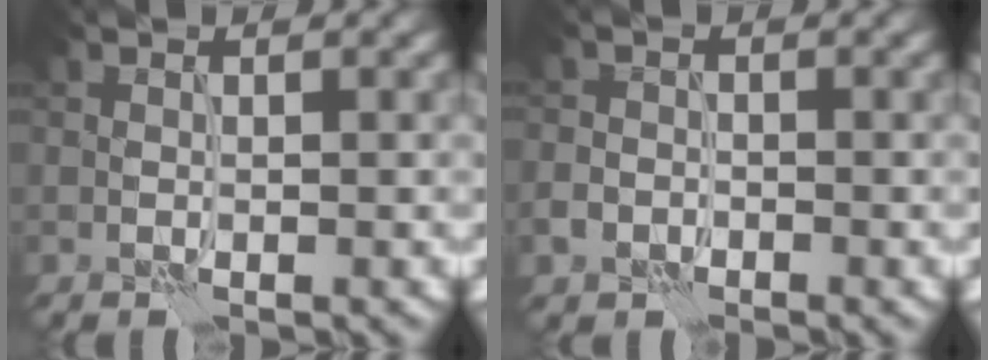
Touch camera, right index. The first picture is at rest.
{"total": 1.3, "force": [-1.1, 0.5, -0.3], "torque": [0.010, -0.001, -0.027]}